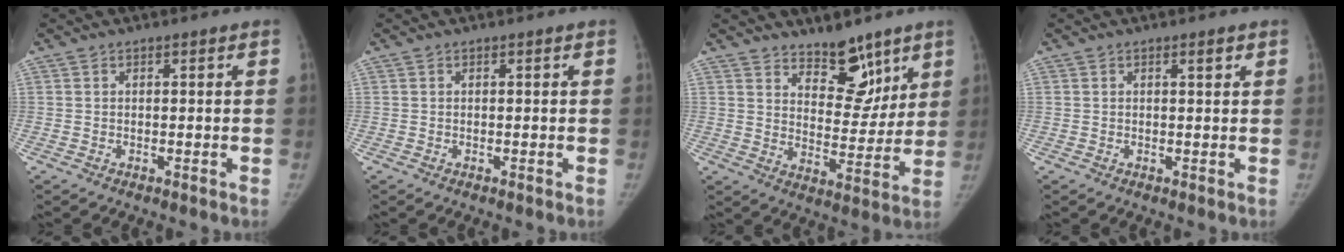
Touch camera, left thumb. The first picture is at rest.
{"total": 0.0}
{"total": 11.0, "force": [8.0, 5.4, 5.2], "torque": [-0.032, -0.060, 0.133]}
{"total": 1.3, "force": [0.8, 0.3, 1.0], "torque": [-0.011, -0.003, 0.011]}